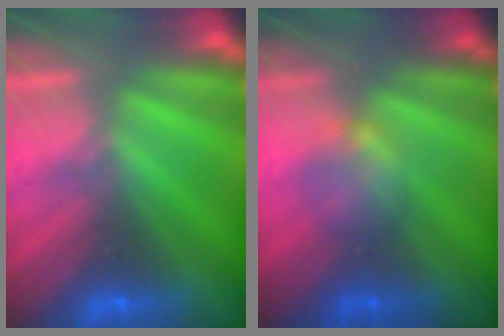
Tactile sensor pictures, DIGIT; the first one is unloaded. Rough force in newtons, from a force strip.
{"total": 2.2}